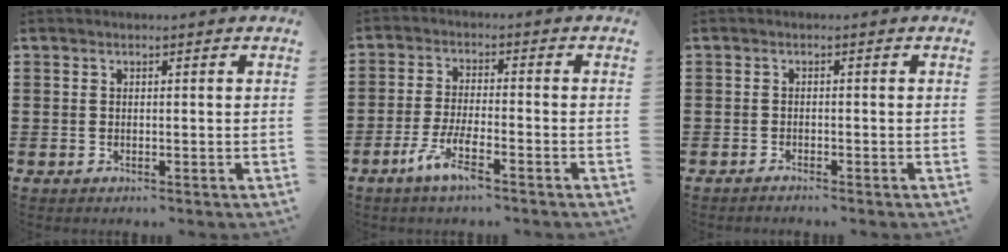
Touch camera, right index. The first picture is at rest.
{"total": 5.6, "force": [-3.6, 0.3, 4.3], "torque": [-0.097, -0.014, -0.068]}
{"total": 0.9, "force": [-0.9, -0.1, 0.0], "torque": [0.000, 0.000, -0.018]}